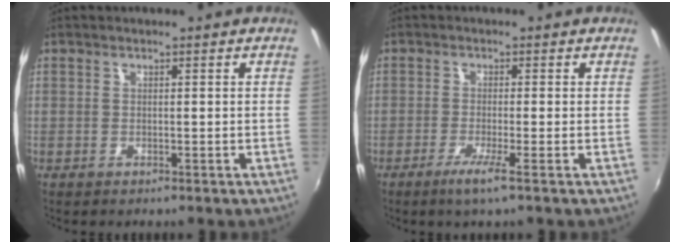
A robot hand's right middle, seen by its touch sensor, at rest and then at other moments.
{"total": 3.6, "force": [-2.1, -0.7, 2.8], "torque": [-0.069, -0.012, -0.044]}